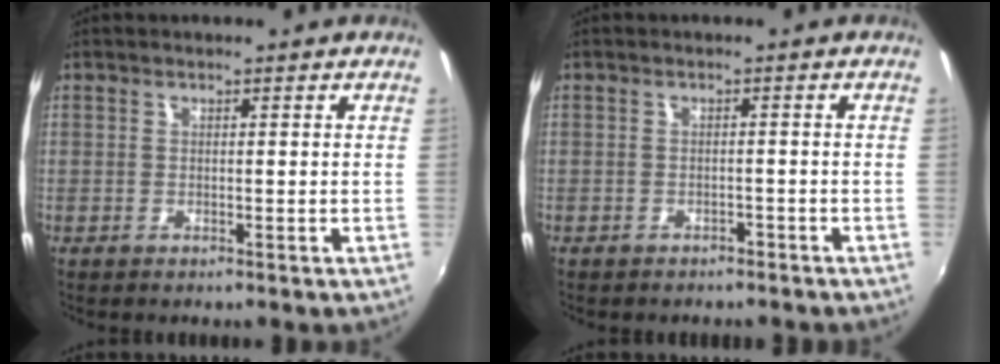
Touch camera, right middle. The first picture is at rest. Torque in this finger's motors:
{"motor_torque": [1.05, -1.09, 0.17, 0.07]}